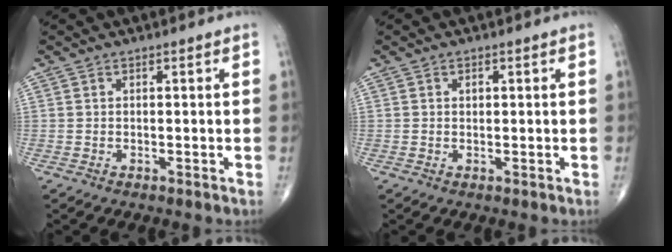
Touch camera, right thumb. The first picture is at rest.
{"total": 0.8, "force": [0.3, 0.5, 0.6], "torque": [-0.009, -0.001, 0.006]}